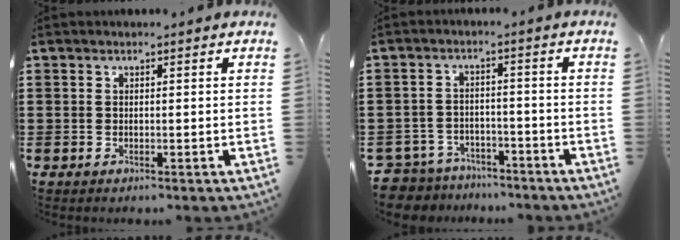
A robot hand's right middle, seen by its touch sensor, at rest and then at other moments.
{"total": 4.6, "force": [-4.5, 1.0, 0.1], "torque": [-0.030, -0.002, -0.099]}